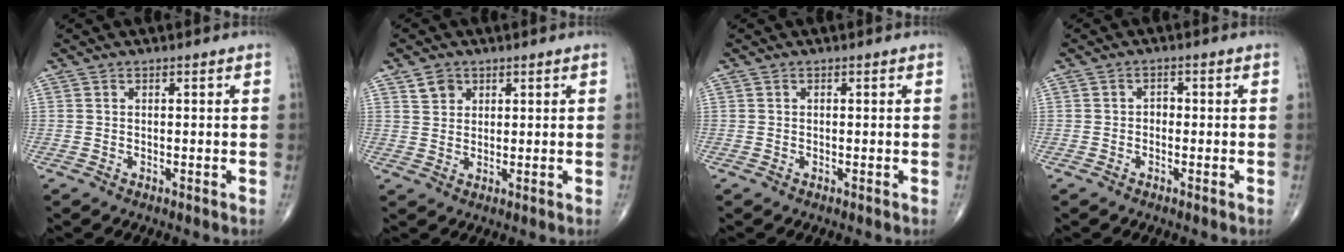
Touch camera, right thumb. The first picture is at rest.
{"total": 3.4, "force": [1.9, 2.6, 1.0], "torque": [-0.004, -0.011, 0.034]}
{"total": 0.0}
{"total": 1.4, "force": [-0.4, 1.1, 0.8], "torque": [0.000, 0.005, -0.012]}